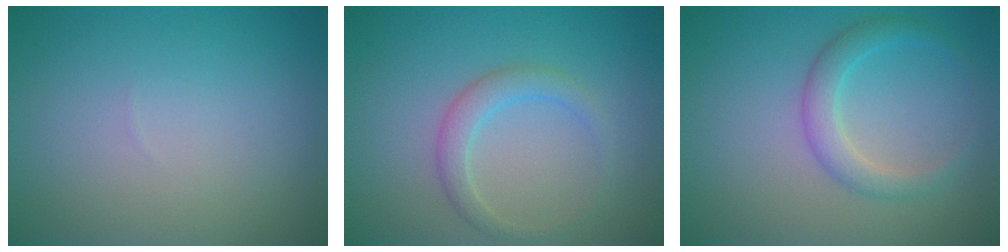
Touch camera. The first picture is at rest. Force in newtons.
{"total": 2.1, "press": 2.1, "slide": 0.1}
{"total": 2.6, "press": 2.6, "slide": 0.0}